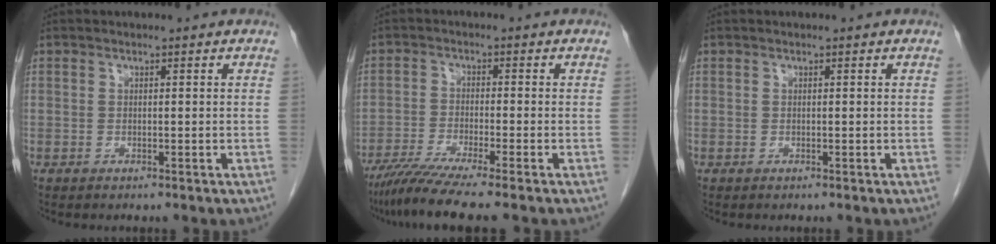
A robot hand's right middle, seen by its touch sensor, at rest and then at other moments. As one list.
[{"total": 8.1, "force": [-6.4, -1.1, 4.8], "torque": [-0.076, -0.027, -0.110]}, {"total": 0.0}]